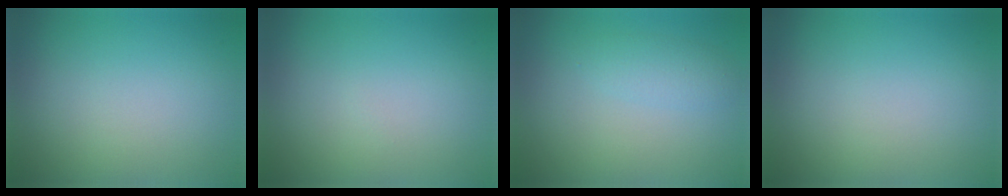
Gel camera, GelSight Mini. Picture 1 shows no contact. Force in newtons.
{"total": 0.0}
{"total": 1.8, "press": 1.8, "slide": 0.1}
{"total": 0.0}